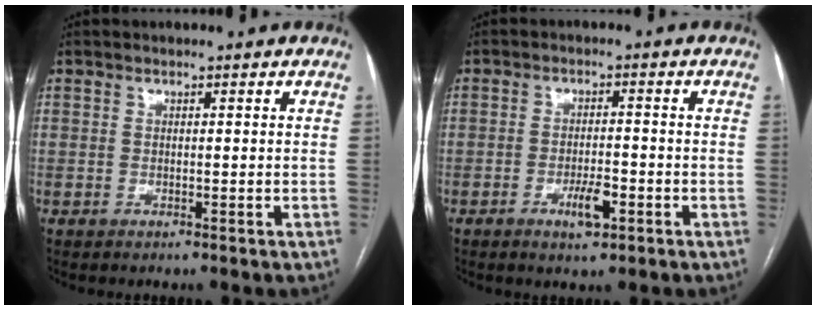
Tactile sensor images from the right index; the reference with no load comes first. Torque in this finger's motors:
{"motor_torque": [0.07, -0.12, 0.17, 0.02]}